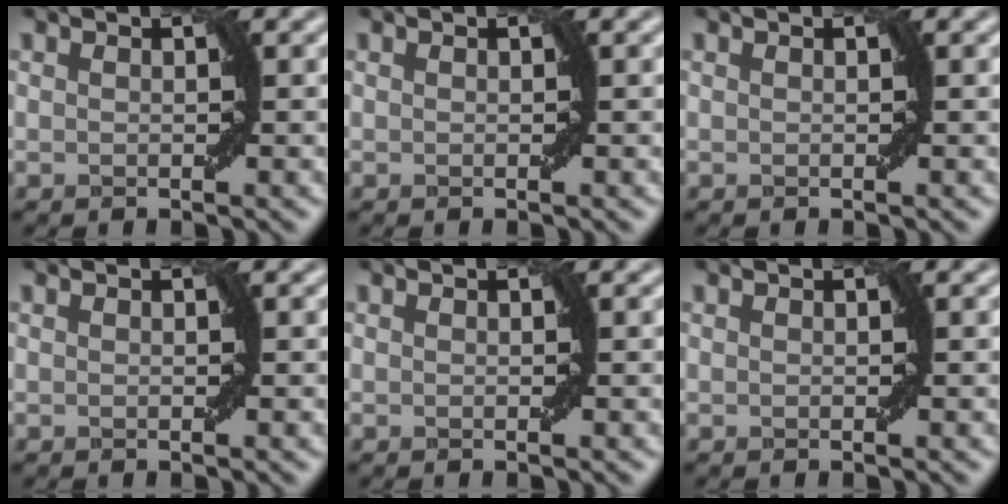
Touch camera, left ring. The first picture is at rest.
{"total": 0.0}
{"total": 0.0}
{"total": 0.0}
{"total": 0.0}
{"total": 0.0}